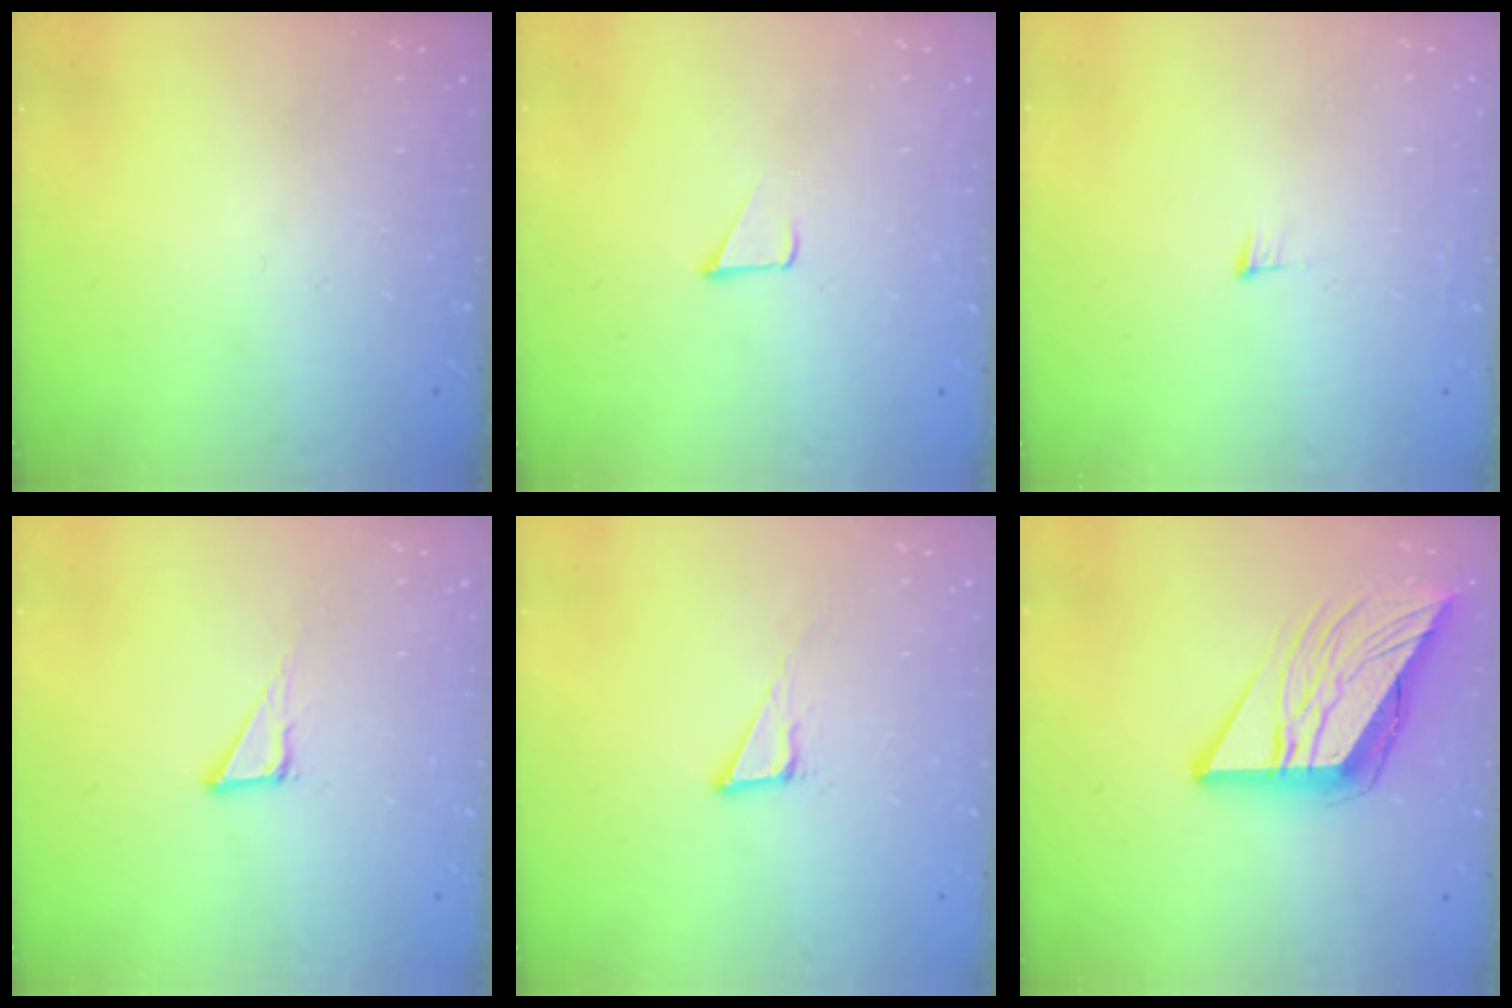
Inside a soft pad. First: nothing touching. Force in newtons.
{"total": 1.7, "press": 1.7, "slide": 0.1}
{"total": 5.2, "press": 5.0, "slide": 1.3}
{"total": 4.7, "press": 4.7, "slide": 0.2}
{"total": 3.9, "press": 3.9, "slide": 0.2}
{"total": 12.2, "press": 12.1, "slide": 1.4}